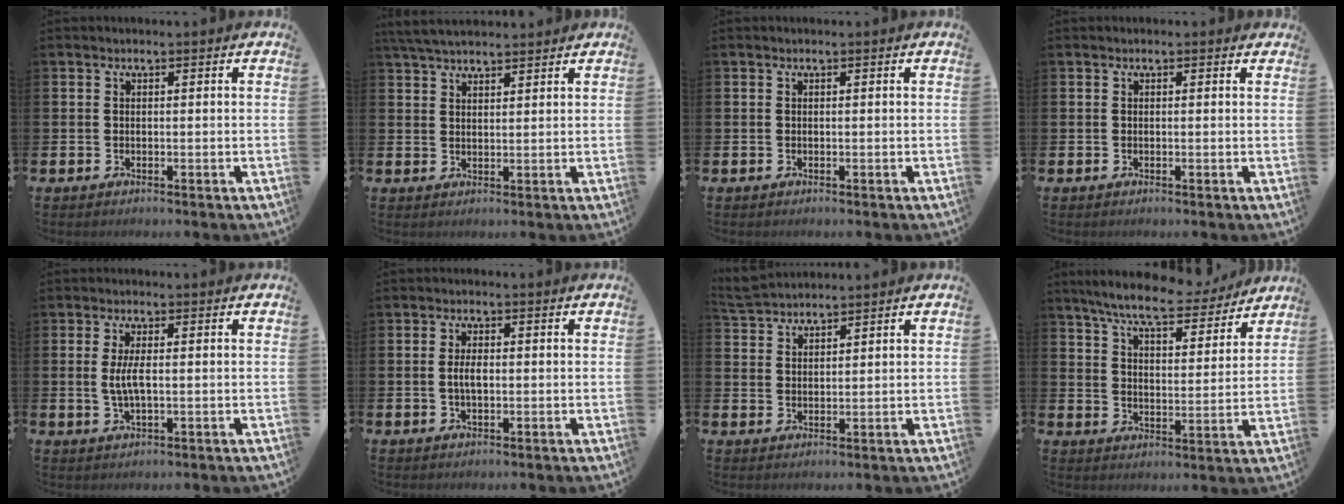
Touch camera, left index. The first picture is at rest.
{"total": 4.5, "force": [4.2, 1.0, 1.3], "torque": [-0.033, -0.009, 0.079]}
{"total": 0.0}
{"total": 0.0}
{"total": 3.2, "force": [0.2, 1.1, 3.0], "torque": [-0.071, 0.003, 0.001]}
{"total": 2.7, "force": [0.0, 1.3, 2.4], "torque": [-0.046, 0.004, -0.003]}
{"total": 3.8, "force": [3.8, 0.4, 0.3], "torque": [-0.016, -0.016, 0.070]}
{"total": 8.6, "force": [7.8, 1.2, 3.4], "torque": [-0.092, -0.039, 0.137]}